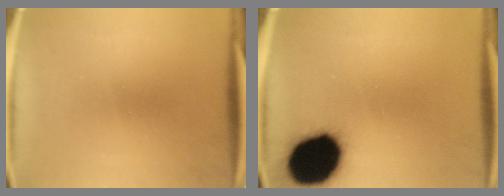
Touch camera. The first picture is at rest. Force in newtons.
{"total": 17.9}